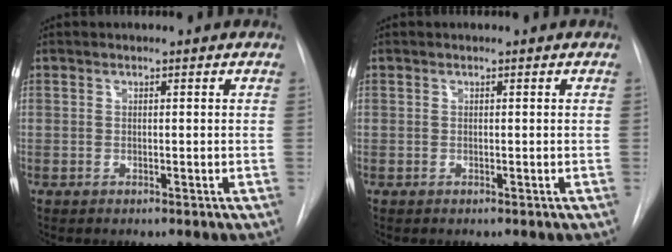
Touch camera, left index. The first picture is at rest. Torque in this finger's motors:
{"motor_torque": [-0.02, 0.02, 0.00, 0.00]}